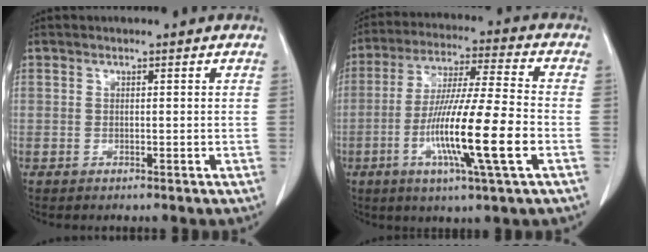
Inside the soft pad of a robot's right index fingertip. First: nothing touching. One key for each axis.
{"total": 15.5, "fx": -4.6, "fy": -0.1, "fz": 14.8, "tx": -0.281, "ty": -0.015, "tz": -0.085}